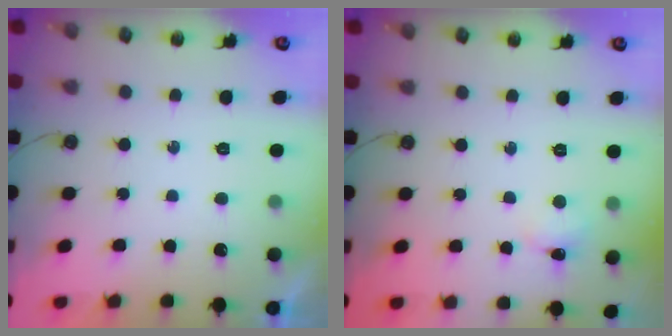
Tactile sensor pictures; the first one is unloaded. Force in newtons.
{"total": 2.7, "press": 2.6, "slide": 0.5}